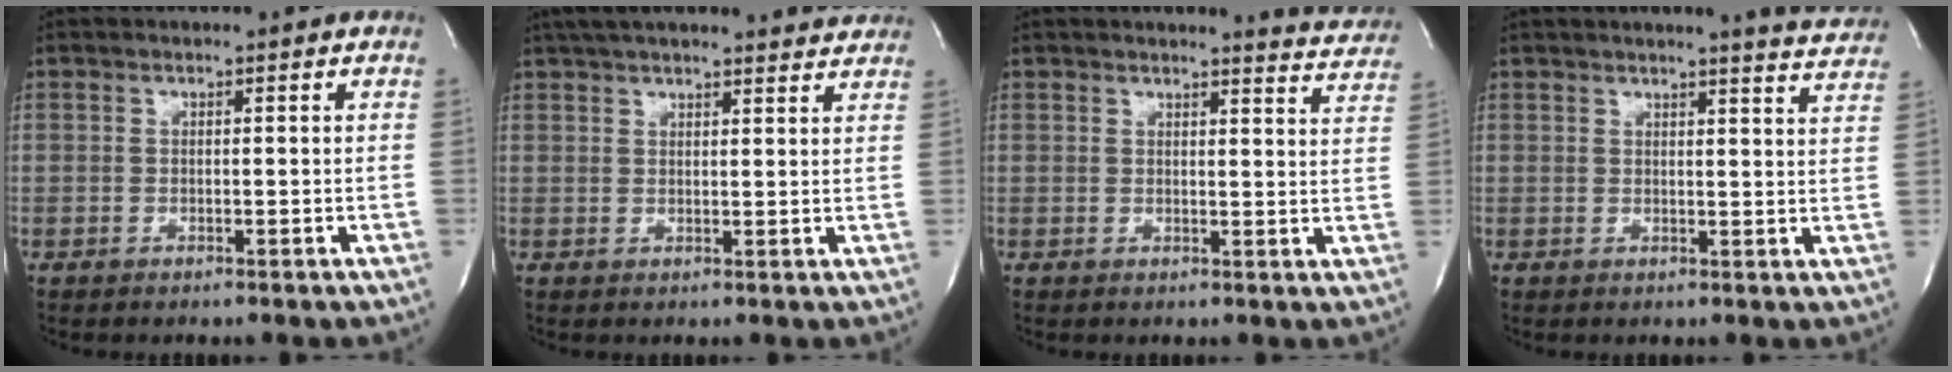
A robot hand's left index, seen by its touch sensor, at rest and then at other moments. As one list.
[{"total": 17.6, "force": [16.1, 2.5, 6.6], "torque": [-0.101, 0.037, 0.214]}, {"total": 6.7, "force": [6.7, 0.2, 0.3], "torque": [-0.001, -0.041, 0.055]}, {"total": 8.5, "force": [8.2, -0.3, 2.3], "torque": [-0.030, -0.032, 0.075]}]